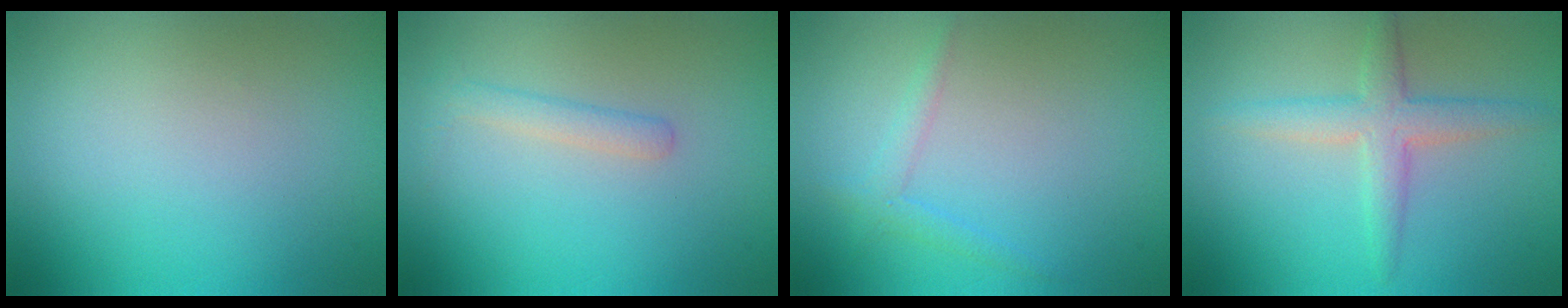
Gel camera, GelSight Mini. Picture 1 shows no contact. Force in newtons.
{"total": 1.6, "press": 1.6, "slide": 0.0}
{"total": 1.5, "press": 1.5, "slide": 0.1}
{"total": 3.3, "press": 3.3, "slide": 0.1}